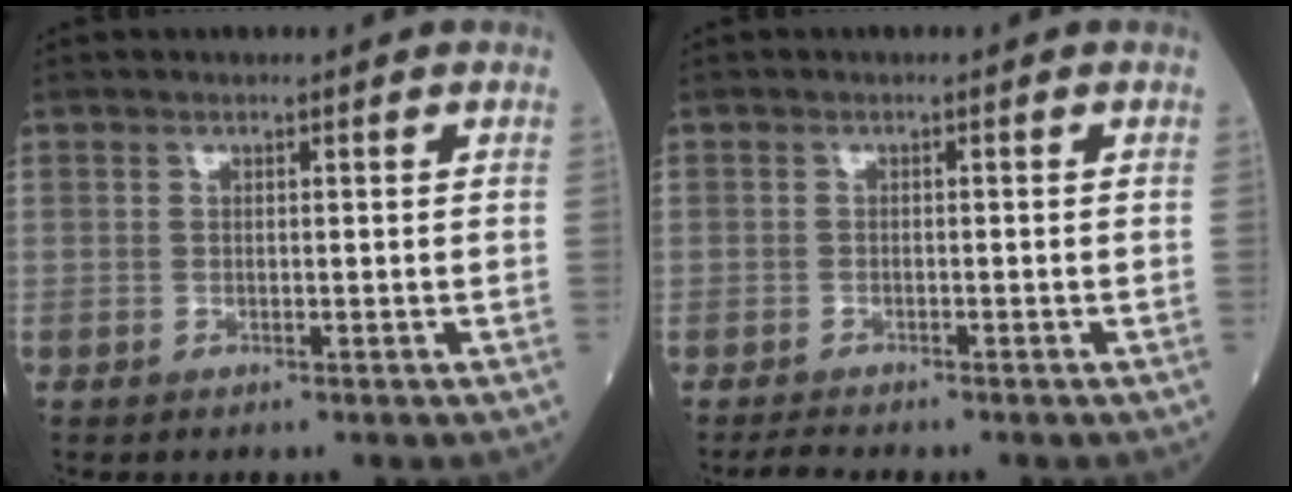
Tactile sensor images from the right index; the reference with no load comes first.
{"total": 1.2, "force": [-1.2, 0.0, 0.0], "torque": [-0.008, -0.008, -0.023]}